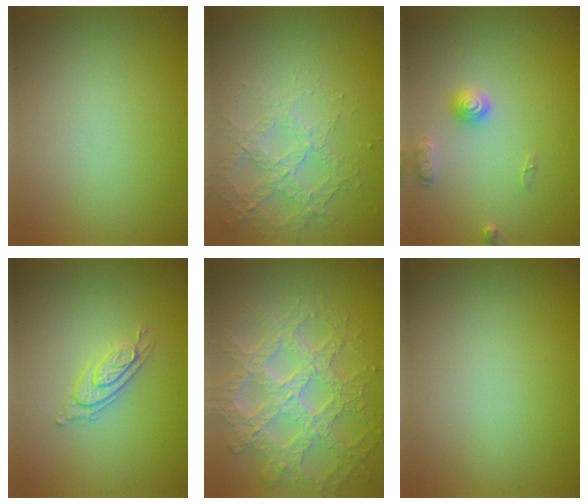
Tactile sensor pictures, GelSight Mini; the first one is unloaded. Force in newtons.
{"total": 4.2, "press": 2.9, "slide": 3.1}
{"total": 2.2, "press": 2.2, "slide": 0.1}
{"total": 2.7, "press": 2.0, "slide": 1.9}
{"total": 7.7, "press": 5.8, "slide": 5.1}
{"total": 0.0}